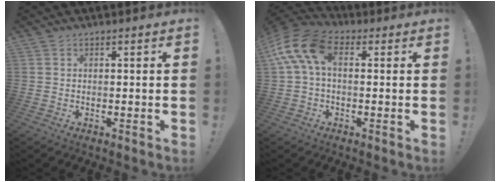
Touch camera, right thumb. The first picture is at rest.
{"total": 12.6, "force": [3.1, 6.7, 10.2], "torque": [-0.212, 0.000, 0.062]}